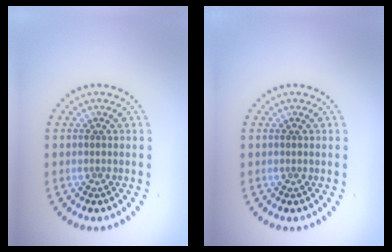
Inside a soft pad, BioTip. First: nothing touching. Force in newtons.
{"total": 0.0}